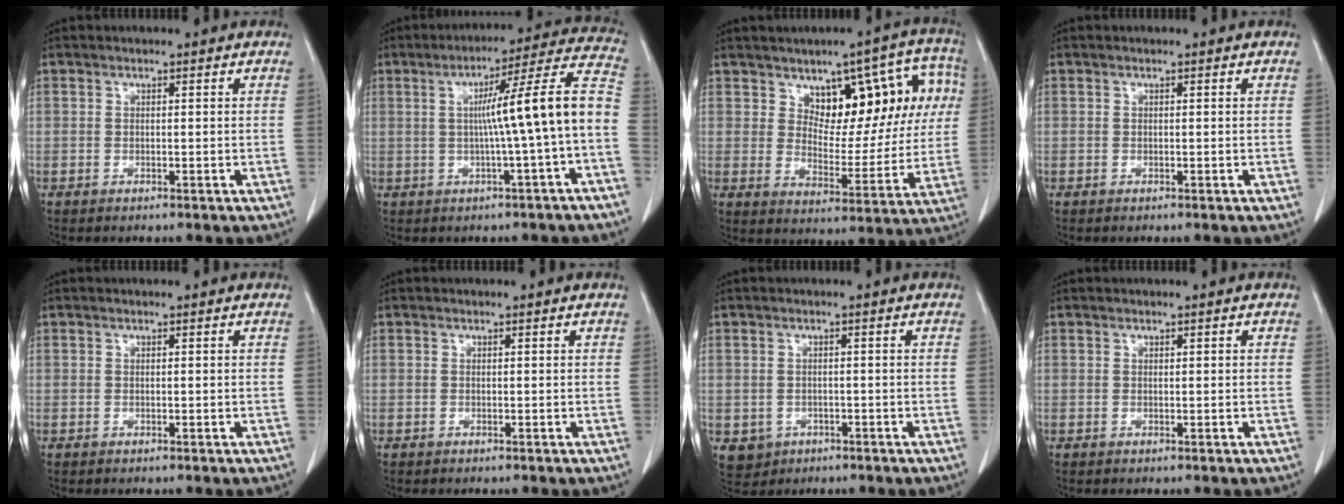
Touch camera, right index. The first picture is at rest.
{"total": 12.6, "force": [-1.2, -1.3, 12.5], "torque": [-0.169, 0.027, -0.019]}
{"total": 14.3, "force": [5.4, 7.0, 11.2], "torque": [-0.122, 0.030, 0.083]}
{"total": 0.0}
{"total": 0.0}
{"total": 0.0}
{"total": 3.6, "force": [-1.4, 3.2, 0.7], "torque": [-0.010, 0.003, -0.014]}
{"total": 0.0}